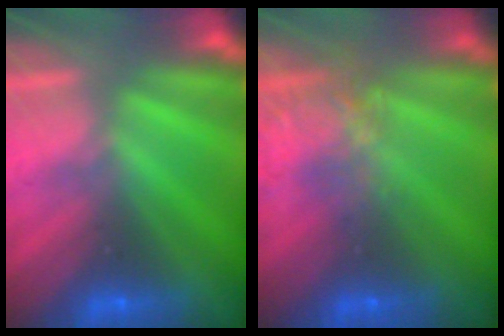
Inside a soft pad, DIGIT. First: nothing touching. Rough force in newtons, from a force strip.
{"total": 7.4}